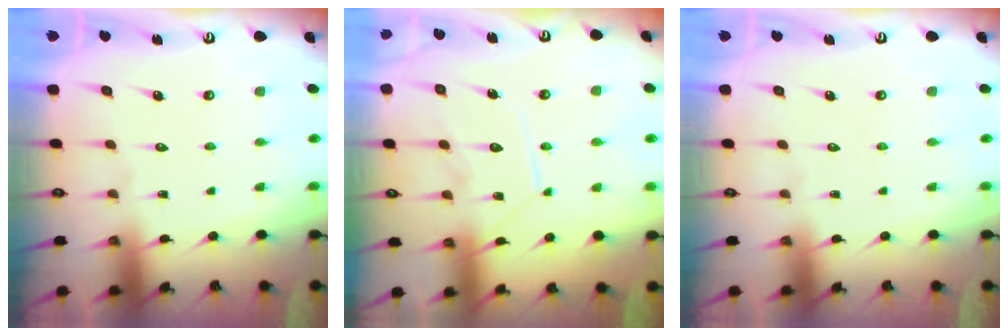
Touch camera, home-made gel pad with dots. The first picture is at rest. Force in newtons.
{"total": 11.6, "press": 11.5, "slide": 1.0}
{"total": 0.0}